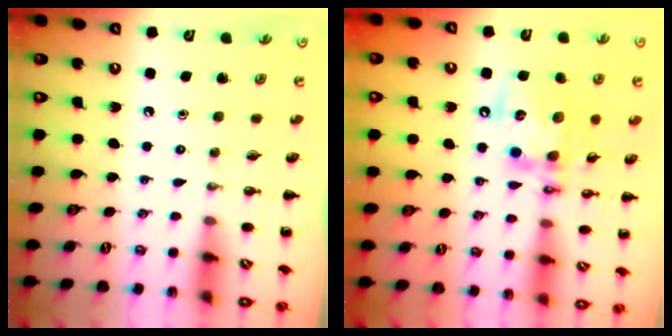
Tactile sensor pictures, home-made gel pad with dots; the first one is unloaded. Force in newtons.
{"total": 15.0, "press": 14.7, "slide": 2.6}